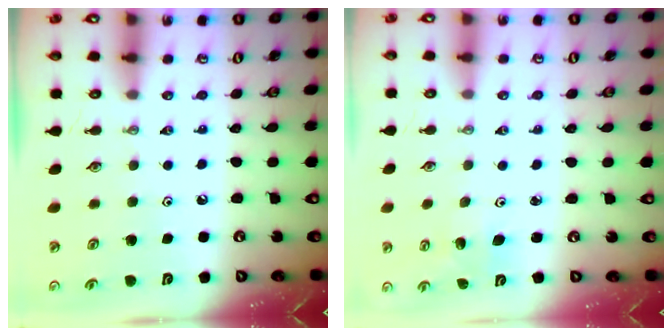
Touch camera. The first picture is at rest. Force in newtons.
{"total": 2.1, "press": 2.1, "slide": 0.2}